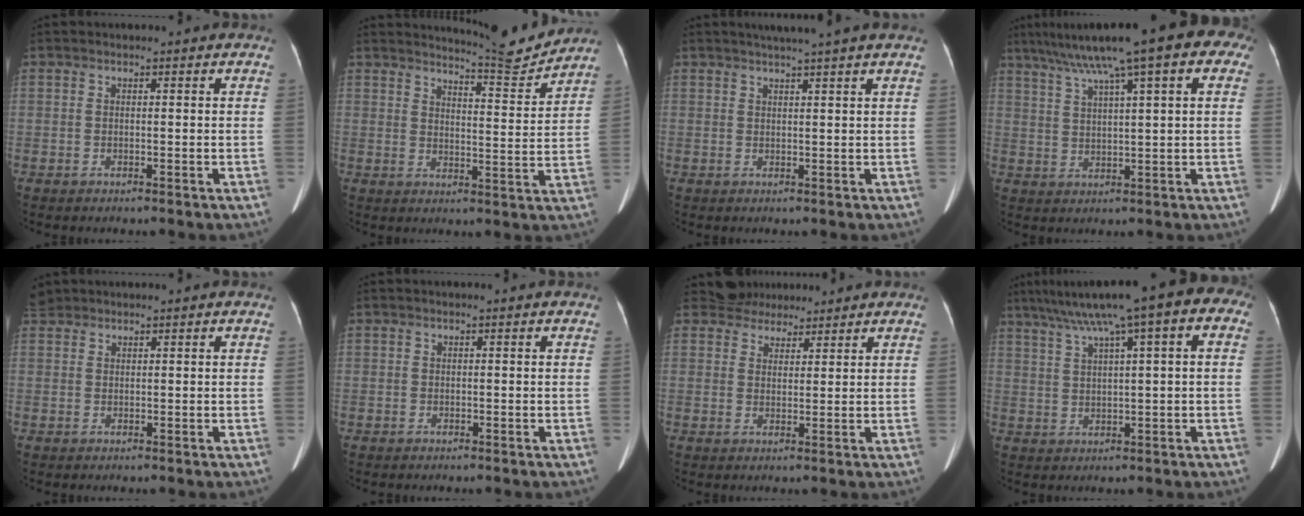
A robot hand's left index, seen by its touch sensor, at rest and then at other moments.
{"total": 8.3, "force": [8.2, -0.9, 0.6], "torque": [-0.023, -0.033, 0.115]}
{"total": 5.3, "force": [4.4, -1.1, 2.8], "torque": [-0.038, 0.015, 0.059]}
{"total": 17.3, "force": [10.5, 2.6, 13.4], "torque": [-0.217, 0.057, 0.146]}
{"total": 1.7, "force": [1.1, 1.3, -0.2], "torque": [0.001, 0.025, 0.022]}
{"total": 0.7, "force": [-0.5, 0.4, -0.2], "torque": [0.003, 0.006, -0.010]}
{"total": 4.2, "force": [3.6, 2.1, -0.5], "torque": [0.008, 0.018, 0.056]}
{"total": 13.6, "force": [6.7, 1.8, 11.6], "torque": [-0.184, 0.054, 0.097]}